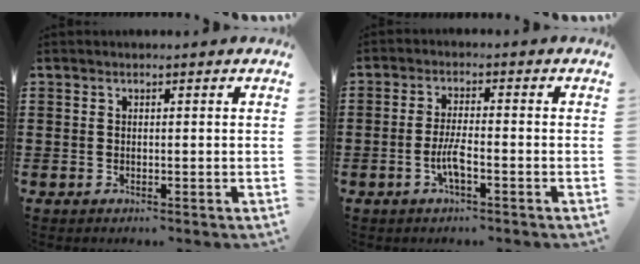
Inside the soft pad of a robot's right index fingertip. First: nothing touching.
{"total": 3.9, "force": [-1.6, 0.6, 3.6], "torque": [-0.083, -0.009, -0.033]}